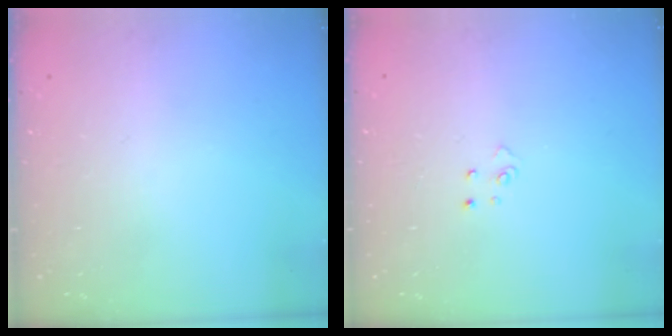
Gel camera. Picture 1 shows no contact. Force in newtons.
{"total": 4.1, "press": 4.1, "slide": 0.4}